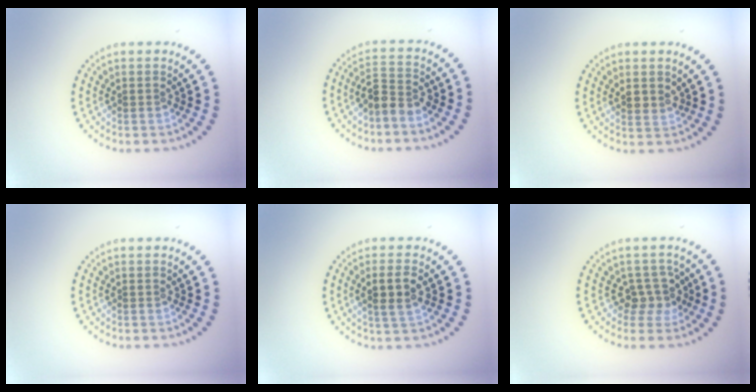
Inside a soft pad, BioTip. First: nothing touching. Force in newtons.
{"total": 2.7, "press": 2.5, "slide": 1.1}
{"total": 1.2, "press": 0.9, "slide": 0.7}
{"total": 0.0}
{"total": 2.7, "press": 2.5, "slide": 0.8}
{"total": 2.7, "press": 2.1, "slide": 1.7}